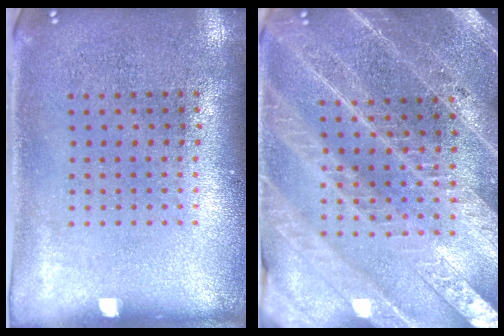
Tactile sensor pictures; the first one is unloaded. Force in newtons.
{"total": 4.0, "press": 3.7, "slide": 1.5}